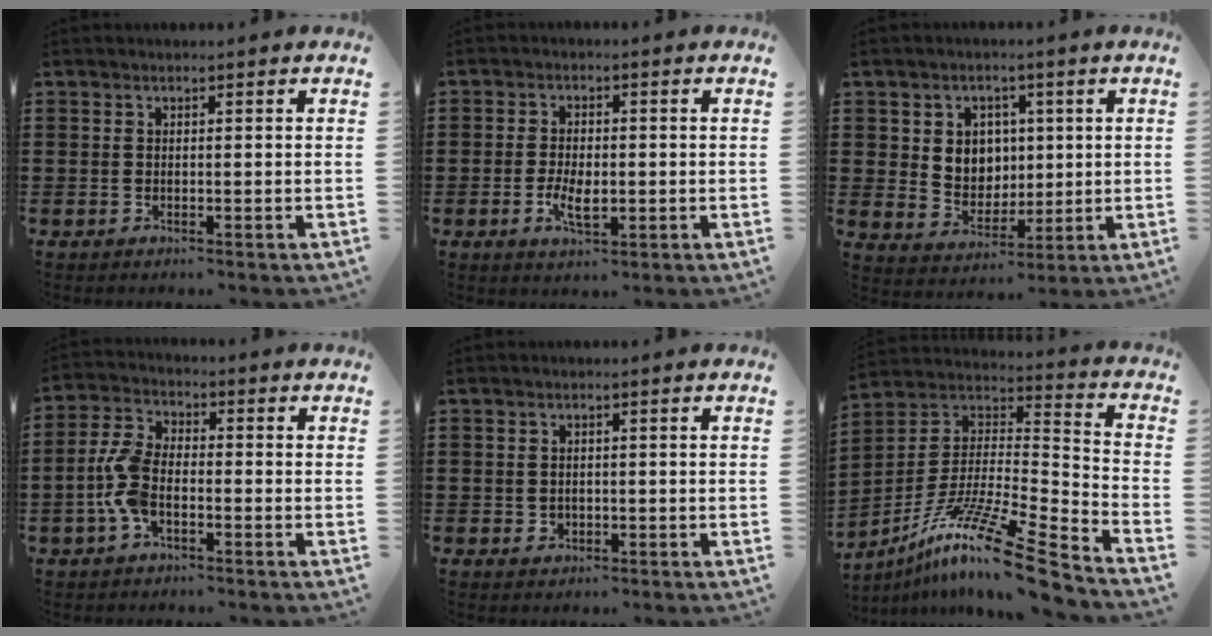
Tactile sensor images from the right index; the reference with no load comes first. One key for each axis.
{"total": 4.2, "fx": -1.0, "fy": 1.8, "fz": 3.7, "tx": -0.077, "ty": -0.002, "tz": -0.020}
{"total": 5.4, "fx": 1.5, "fy": 4.9, "fz": 1.6, "tx": -0.040, "ty": 0.006, "tz": 0.024}
{"total": 6.6, "fx": -1.9, "fy": 3.6, "fz": 5.2, "tx": -0.142, "ty": -0.004, "tz": -0.046}
{"total": 1.2, "fx": -0.1, "fy": 1.1, "fz": 0.5, "tx": -0.013, "ty": 0.004, "tz": -0.003}
{"total": 15.2, "fx": -11.2, "fy": 0.7, "fz": 10.3, "tx": -0.182, "ty": 0.023, "tz": -0.209}